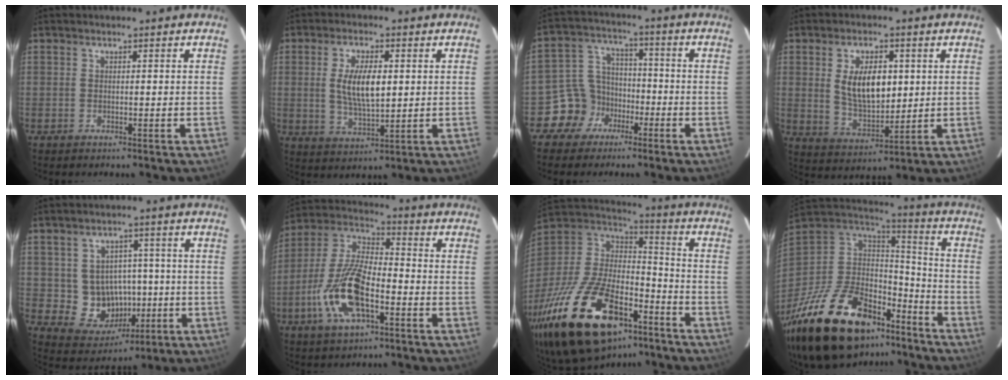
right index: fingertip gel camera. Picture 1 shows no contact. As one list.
[{"total": 8.5, "force": [1.1, 3.4, 7.7], "torque": [-0.147, -0.001, 0.025]}, {"total": 8.1, "force": [-4.7, 6.6, 1.0], "torque": [-0.029, 0.038, -0.084]}, {"total": 10.5, "force": [2.0, 5.4, 8.8], "torque": [-0.162, -0.001, 0.048]}, {"total": 10.0, "force": [-1.2, 9.2, 3.7], "torque": [-0.082, 0.011, 0.005]}, {"total": 15.5, "force": [-5.9, 6.2, 13.0], "torque": [-0.277, -0.006, -0.116]}, {"total": 34.9, "force": [-21.4, 16.4, 22.2], "torque": [-0.455, -0.026, -0.336]}, {"total": 35.5, "force": [-22.9, 18.1, 20.3], "torque": [-0.425, -0.013, -0.347]}]